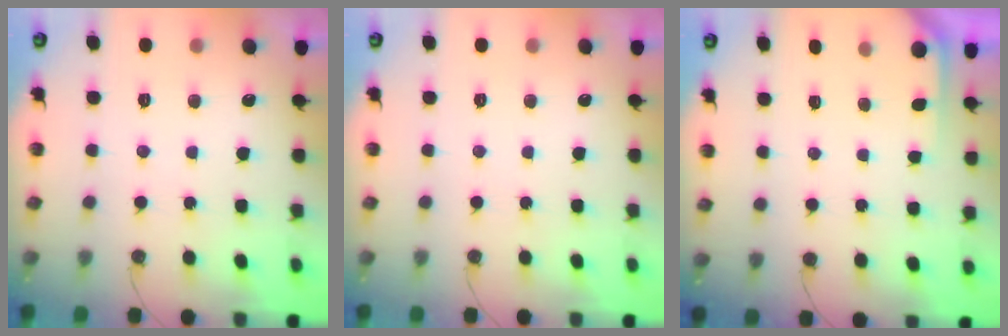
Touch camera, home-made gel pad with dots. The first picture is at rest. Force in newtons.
{"total": 0.0}
{"total": 1.7, "press": 1.7, "slide": 0.3}